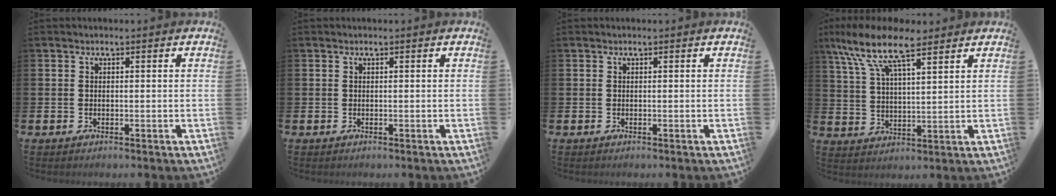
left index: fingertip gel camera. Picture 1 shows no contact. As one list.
[{"total": 0.0}, {"total": 0.0}, {"total": 9.9, "force": [7.7, 2.9, 5.4], "torque": [-0.126, -0.023, 0.137]}]